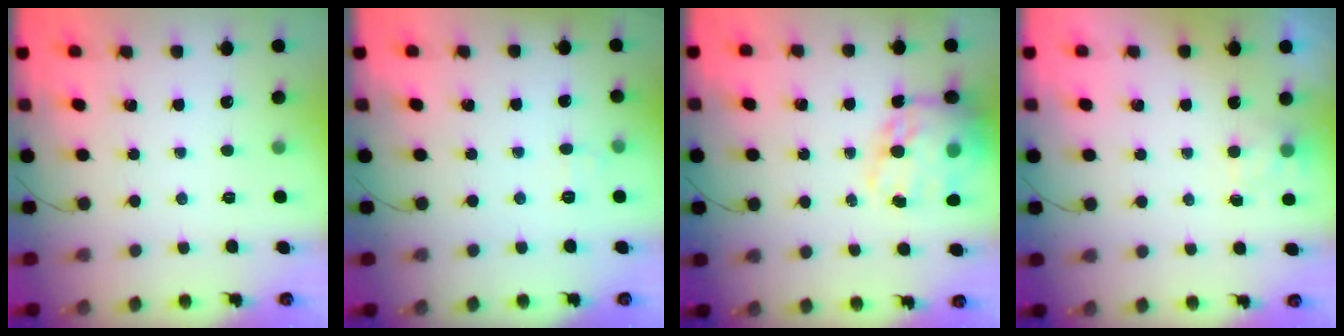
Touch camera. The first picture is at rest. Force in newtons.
{"total": 5.6, "press": 5.4, "slide": 1.4}
{"total": 20.6, "press": 20.0, "slide": 4.8}
{"total": 2.4, "press": 2.0, "slide": 1.4}